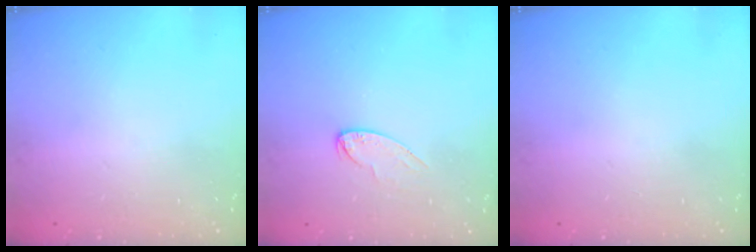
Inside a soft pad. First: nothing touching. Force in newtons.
{"total": 6.2, "press": 6.2, "slide": 0.4}
{"total": 0.0}